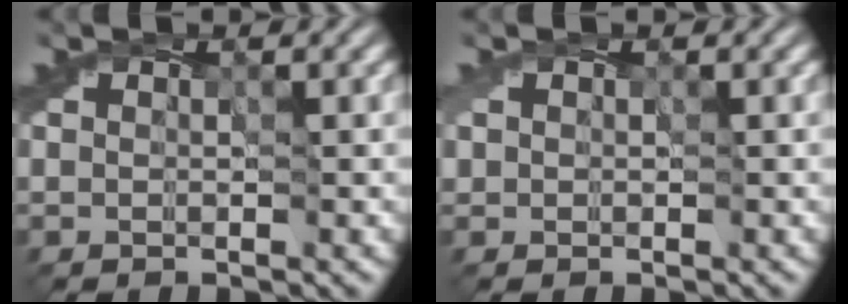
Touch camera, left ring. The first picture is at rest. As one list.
[{"total": 0.6, "force": [0.0, 0.5, -0.3], "torque": [0.008, -0.003, -0.003]}]